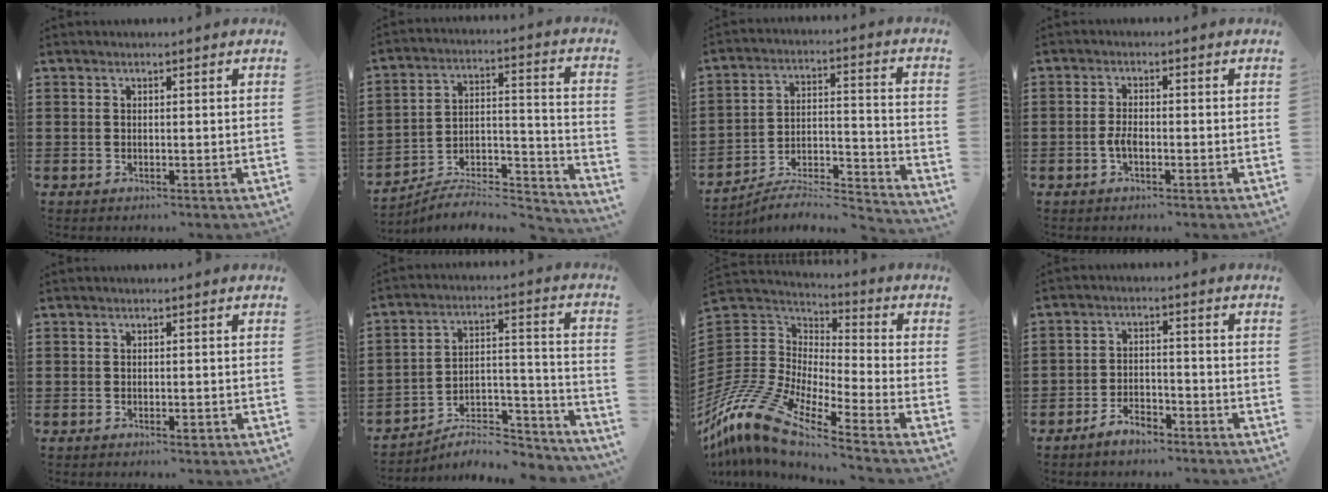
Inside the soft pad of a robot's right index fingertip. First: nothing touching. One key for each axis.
{"total": 5.8, "fx": -5.5, "fy": 1.4, "fz": 1.4, "tx": -0.018, "ty": 0.000, "tz": -0.109}
{"total": 5.5, "fx": -5.2, "fy": 0.8, "fz": 1.8, "tx": -0.026, "ty": -0.006, "tz": -0.105}
{"total": 2.2, "fx": -0.9, "fy": 0.8, "fz": 1.8, "tx": -0.050, "ty": -0.004, "tz": -0.021}
{"total": 0.8, "fx": -0.5, "fy": 0.3, "fz": 0.6, "tx": -0.013, "ty": -0.005, "tz": -0.008}
{"total": 6.2, "fx": -5.4, "fy": 2.1, "fz": 2.3, "tx": -0.034, "ty": 0.007, "tz": -0.103}
{"total": 12.2, "fx": -10.2, "fy": 2.7, "fz": 6.1, "tx": -0.174, "ty": -0.003, "tz": -0.217}
{"total": 3.9, "fx": -3.5, "fy": 1.2, "fz": 1.2, "tx": -0.020, "ty": 0.014, "tz": -0.068}